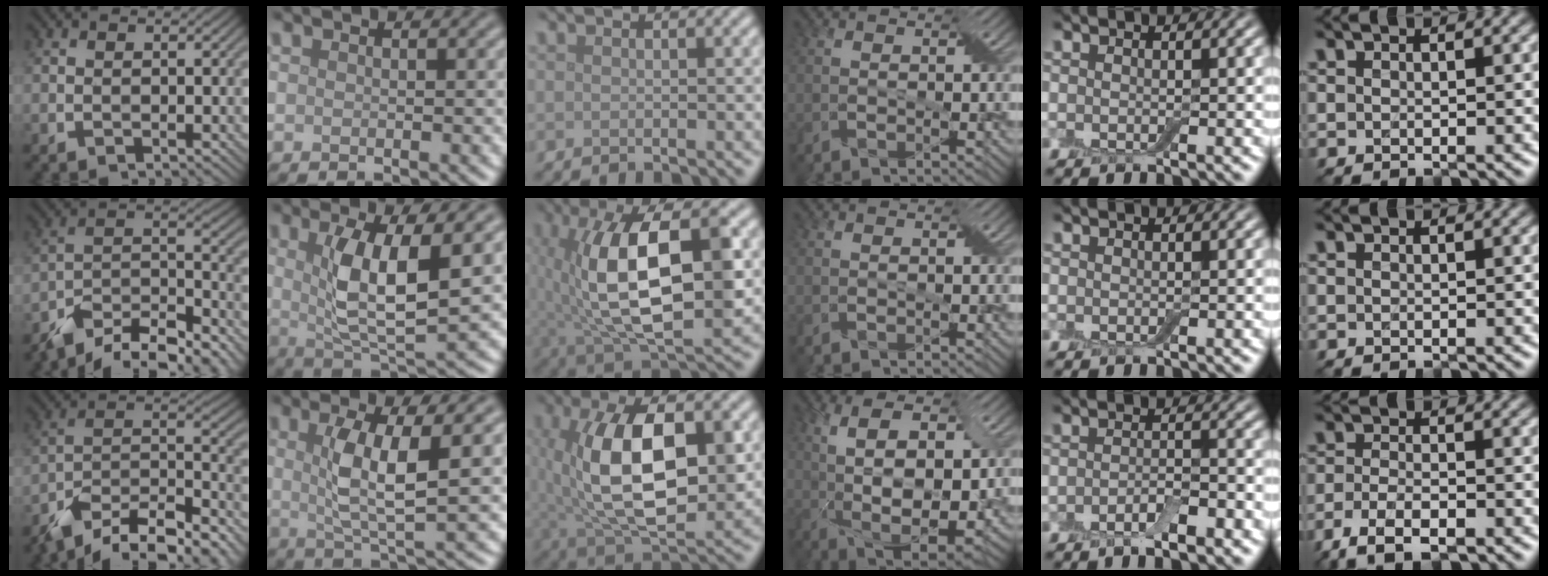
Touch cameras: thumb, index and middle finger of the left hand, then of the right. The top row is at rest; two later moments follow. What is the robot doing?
{"motion": "wrap", "object": "bandage"}